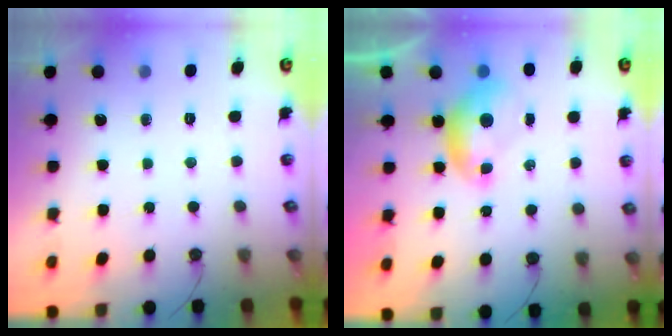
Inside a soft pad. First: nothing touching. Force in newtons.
{"total": 0.0}